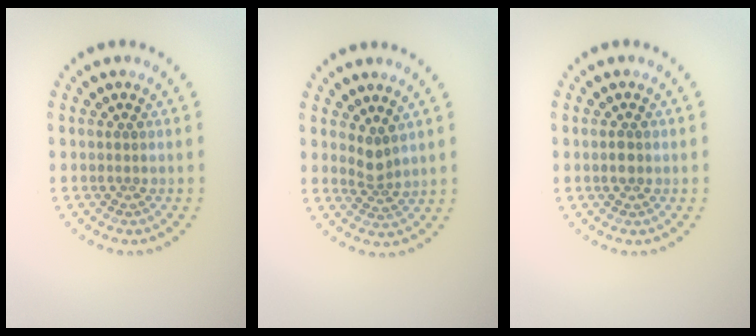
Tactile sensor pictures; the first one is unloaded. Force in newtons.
{"total": 2.0, "press": 1.5, "slide": 1.3}
{"total": 1.0, "press": 1.0, "slide": 0.1}